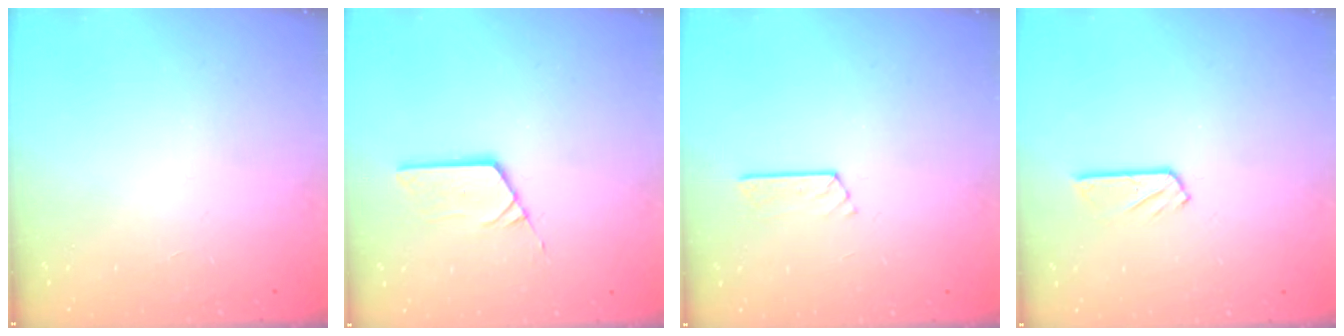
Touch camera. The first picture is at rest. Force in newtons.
{"total": 3.5, "press": 3.5, "slide": 0.3}
{"total": 3.5, "press": 3.5, "slide": 0.4}
{"total": 4.6, "press": 4.5, "slide": 0.5}